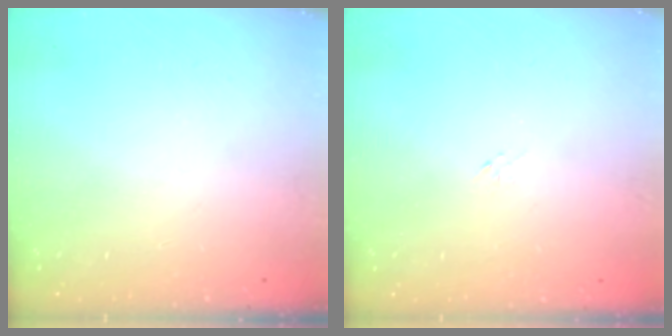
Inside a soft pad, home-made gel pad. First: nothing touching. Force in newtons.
{"total": 0.0}